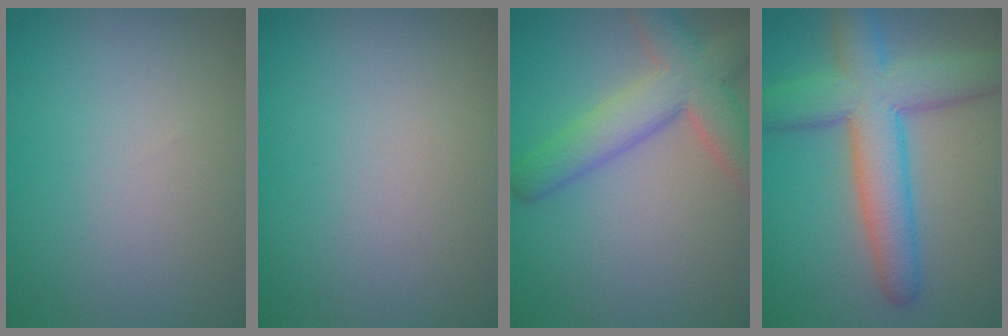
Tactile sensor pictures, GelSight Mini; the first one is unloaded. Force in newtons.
{"total": 0.0}
{"total": 6.6, "press": 6.5, "slide": 0.4}
{"total": 8.1, "press": 8.1, "slide": 0.3}